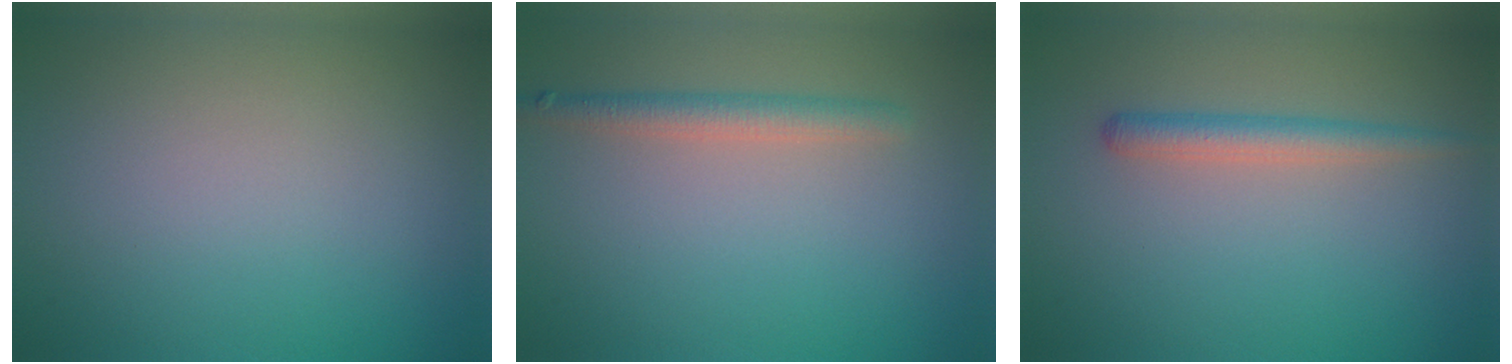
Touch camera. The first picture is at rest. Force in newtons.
{"total": 2.3, "press": 2.3, "slide": 0.1}
{"total": 2.2, "press": 2.2, "slide": 0.1}